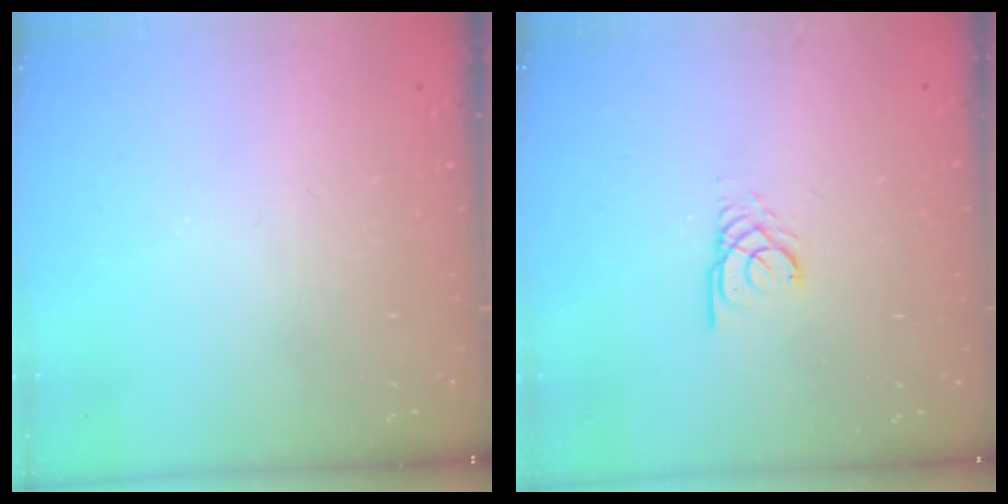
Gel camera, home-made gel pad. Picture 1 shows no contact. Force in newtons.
{"total": 2.6, "press": 2.6, "slide": 0.1}